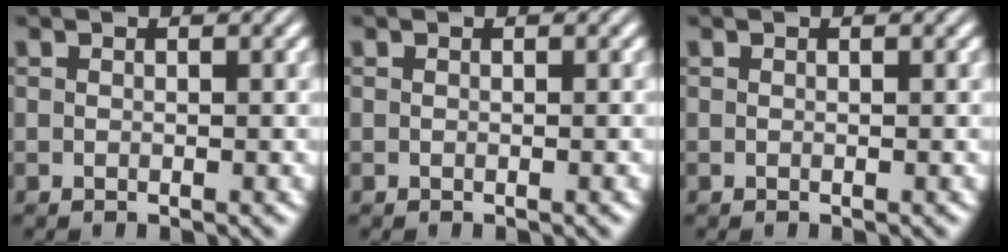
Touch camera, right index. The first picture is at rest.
{"total": 0.0}
{"total": 0.0}